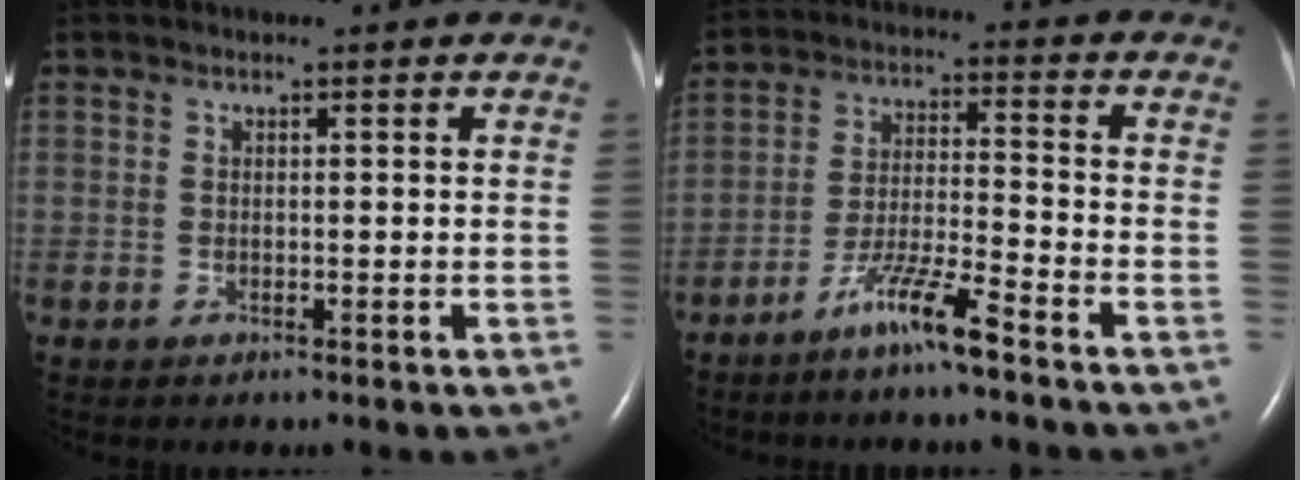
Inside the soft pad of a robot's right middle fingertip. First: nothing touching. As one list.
[{"total": 7.2, "force": [-5.4, -0.4, 4.8], "torque": [-0.094, -0.015, -0.108]}]